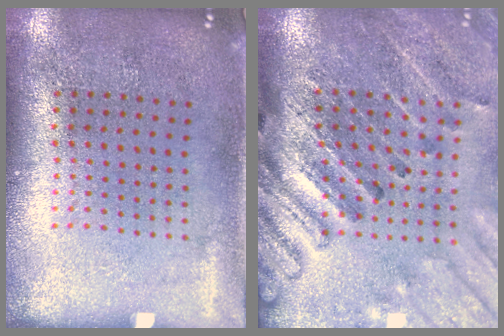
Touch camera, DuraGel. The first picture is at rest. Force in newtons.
{"total": 2.8, "press": 2.7, "slide": 0.6}